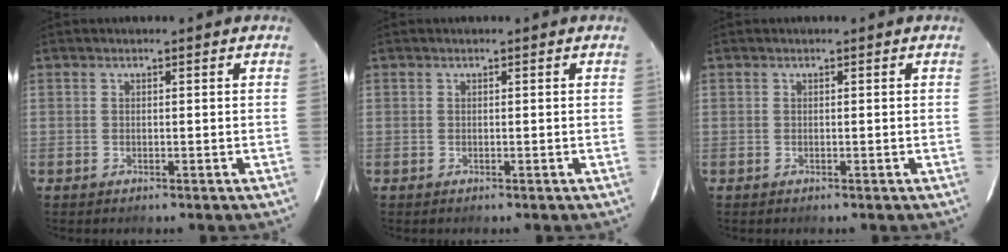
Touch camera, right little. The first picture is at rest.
{"total": 0.0}
{"total": 0.0}